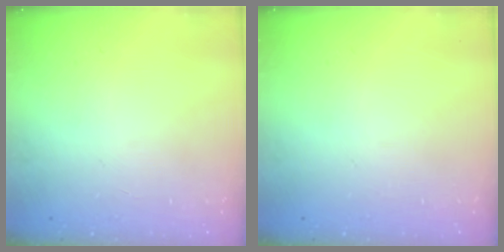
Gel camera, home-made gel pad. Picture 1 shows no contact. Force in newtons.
{"total": 0.0}